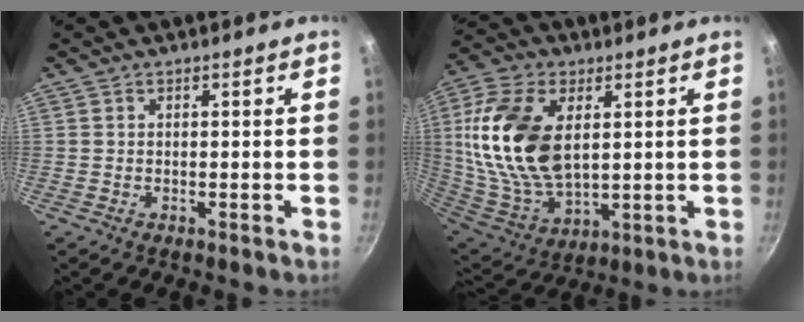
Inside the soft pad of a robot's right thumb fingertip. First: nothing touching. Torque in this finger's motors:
{"motor_torque": [1.28, 2.18, 2.41, 0.34, 0.26]}